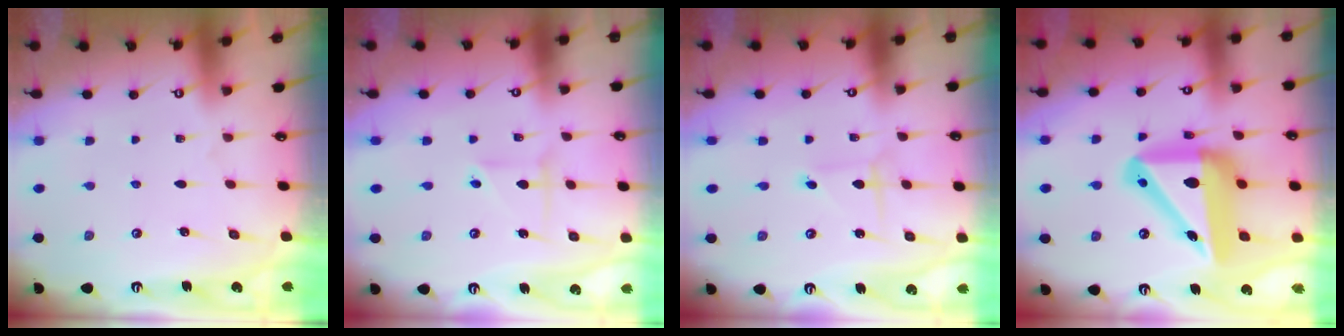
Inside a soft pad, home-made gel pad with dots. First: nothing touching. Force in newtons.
{"total": 2.9, "press": 2.9, "slide": 0.2}
{"total": 1.3, "press": 1.3, "slide": 0.1}
{"total": 19.0, "press": 18.7, "slide": 3.8}